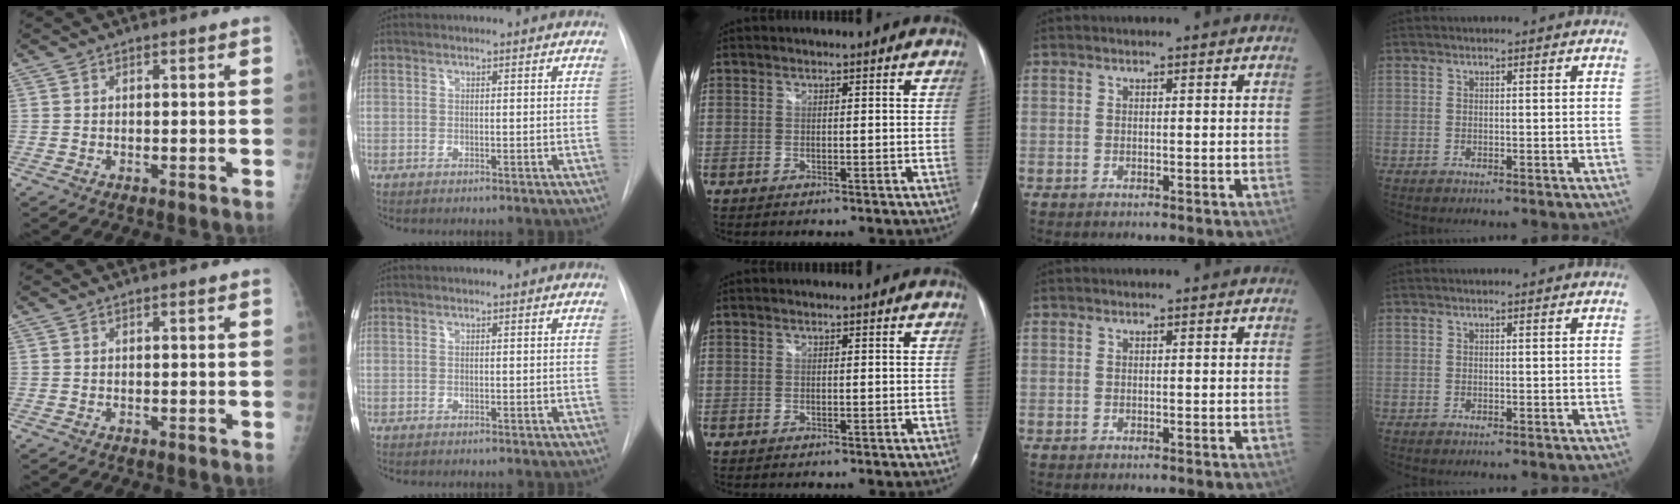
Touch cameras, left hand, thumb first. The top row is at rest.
{}